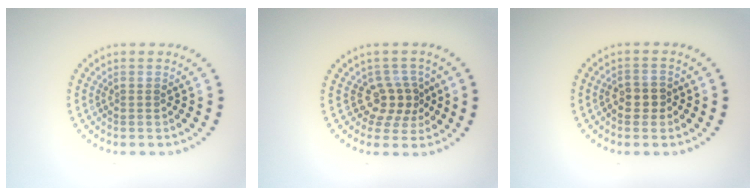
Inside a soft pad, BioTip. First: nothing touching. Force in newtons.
{"total": 2.9, "press": 2.3, "slide": 1.7}
{"total": 1.6, "press": 1.5, "slide": 0.4}